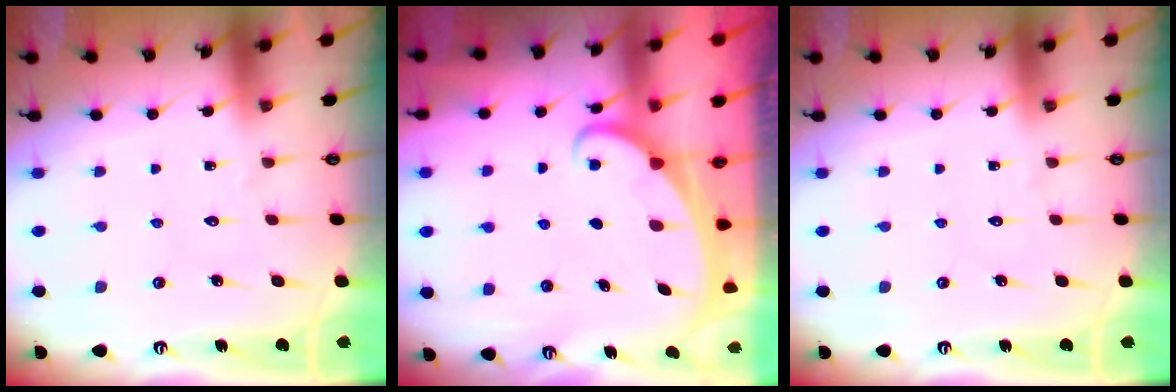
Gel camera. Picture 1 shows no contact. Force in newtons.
{"total": 1.9, "press": 1.9, "slide": 0.3}
{"total": 0.0}